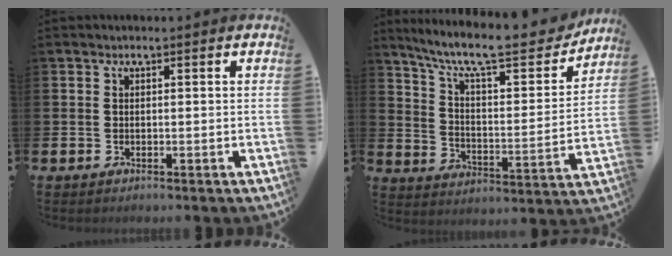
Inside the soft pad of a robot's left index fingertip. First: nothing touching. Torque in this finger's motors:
{"motor_torque": [0.88, -1.25, 0.57, 0.21]}